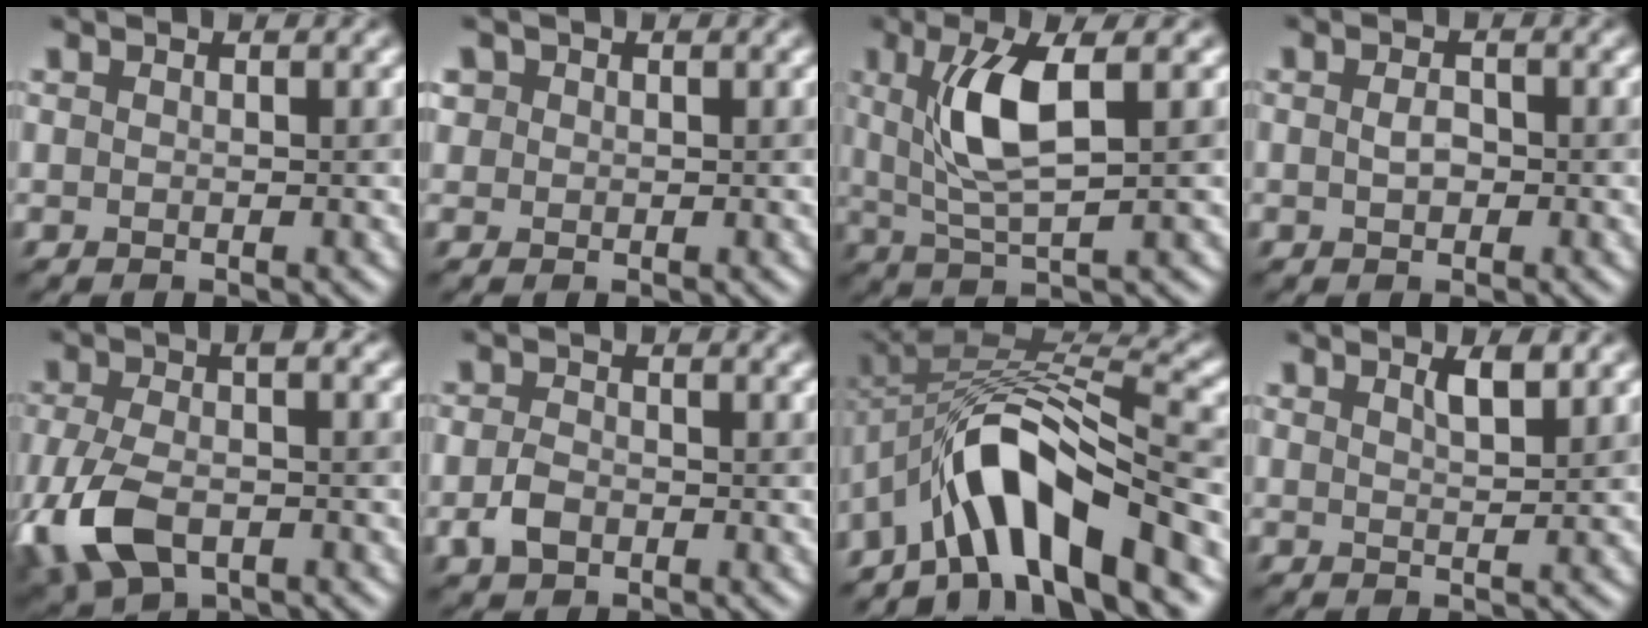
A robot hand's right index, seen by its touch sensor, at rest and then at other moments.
{"total": 1.3, "force": [0.5, 1.1, 0.2], "torque": [-0.001, 0.004, 0.001]}
{"total": 5.8, "force": [1.4, 1.4, 5.4], "torque": [-0.109, 0.005, 0.033]}
{"total": 1.2, "force": [-0.1, 0.7, 1.0], "torque": [-0.021, 0.002, -0.002]}
{"total": 7.5, "force": [-2.4, 4.1, 5.8], "torque": [-0.140, -0.008, -0.052]}
{"total": 2.3, "force": [-0.7, 1.6, 1.5], "torque": [-0.030, -0.001, -0.020]}
{"total": 9.9, "force": [-5.2, 3.1, 7.9], "torque": [-0.118, 0.020, -0.100]}
{"total": 1.9, "force": [1.3, 0.3, 1.3], "torque": [-0.019, 0.003, 0.021]}